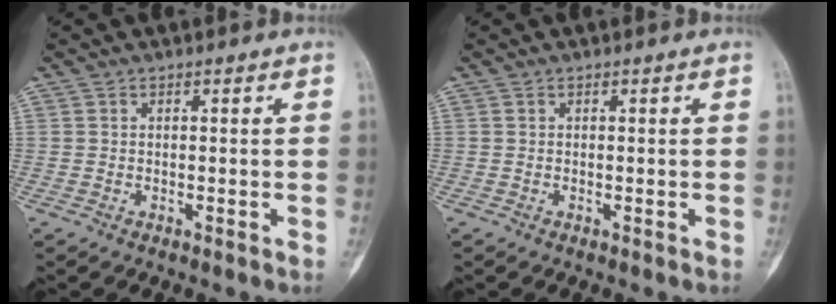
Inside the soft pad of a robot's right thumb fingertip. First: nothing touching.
{"total": 0.0}